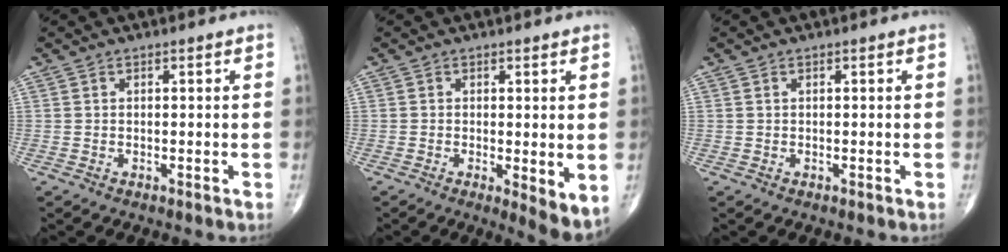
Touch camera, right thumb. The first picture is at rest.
{"total": 5.3, "force": [-0.6, 1.5, 5.1], "torque": [-0.074, -0.017, -0.010]}
{"total": 0.0}